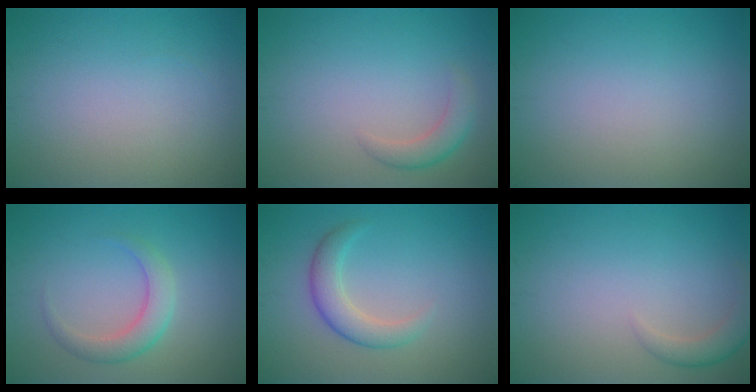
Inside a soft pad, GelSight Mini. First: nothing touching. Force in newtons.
{"total": 2.1, "press": 2.1, "slide": 0.2}
{"total": 0.0}
{"total": 2.8, "press": 2.8, "slide": 0.2}
{"total": 3.0, "press": 3.0, "slide": 0.1}
{"total": 2.0, "press": 2.0, "slide": 0.1}